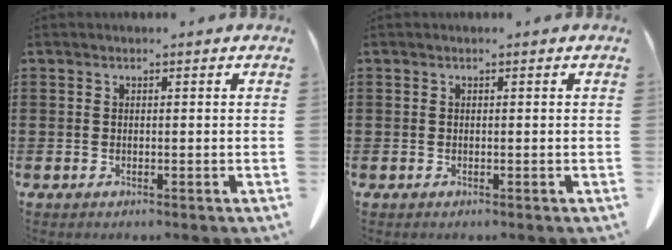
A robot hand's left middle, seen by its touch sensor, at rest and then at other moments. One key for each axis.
{"total": 0.0}